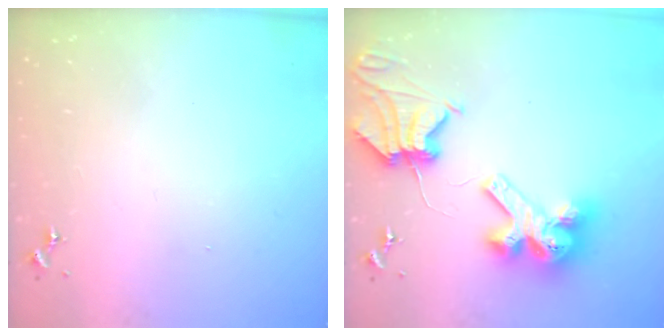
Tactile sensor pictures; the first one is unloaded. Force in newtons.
{"total": 13.1, "press": 13.0, "slide": 1.7}